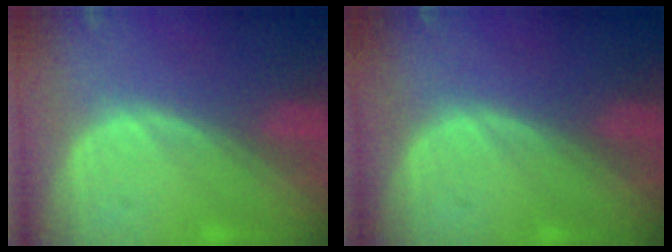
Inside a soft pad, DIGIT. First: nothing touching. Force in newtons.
{"total": 0.0}